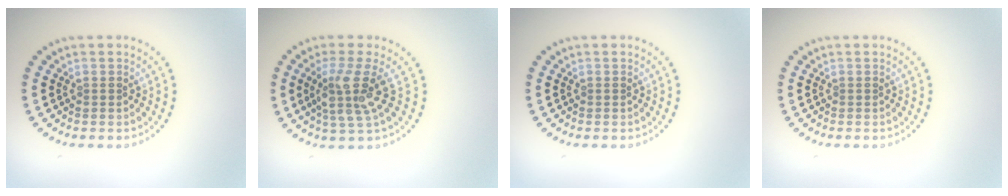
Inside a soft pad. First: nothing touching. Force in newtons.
{"total": 3.7, "press": 2.9, "slide": 2.3}
{"total": 0.0}
{"total": 0.0}